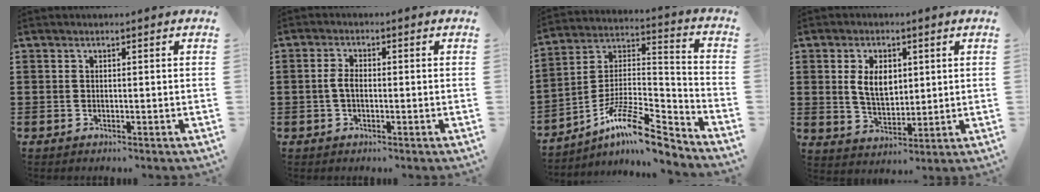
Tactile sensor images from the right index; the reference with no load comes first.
{"total": 2.5, "force": [-0.3, 1.2, 2.2], "torque": [-0.057, -0.003, -0.011]}
{"total": 12.1, "force": [-9.2, 2.3, 7.5], "torque": [-0.141, 0.016, -0.181]}
{"total": 6.0, "force": [1.2, 3.8, 4.5], "torque": [-0.082, 0.006, 0.017]}